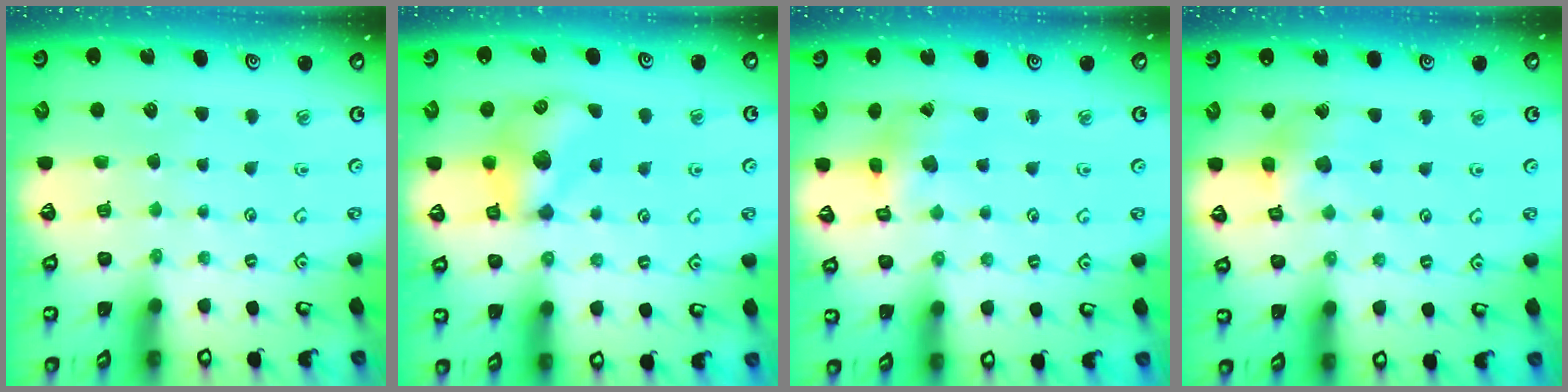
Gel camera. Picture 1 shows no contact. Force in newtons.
{"total": 13.3, "press": 13.3, "slide": 0.9}
{"total": 4.6, "press": 4.6, "slide": 0.7}
{"total": 8.9, "press": 8.9, "slide": 1.0}